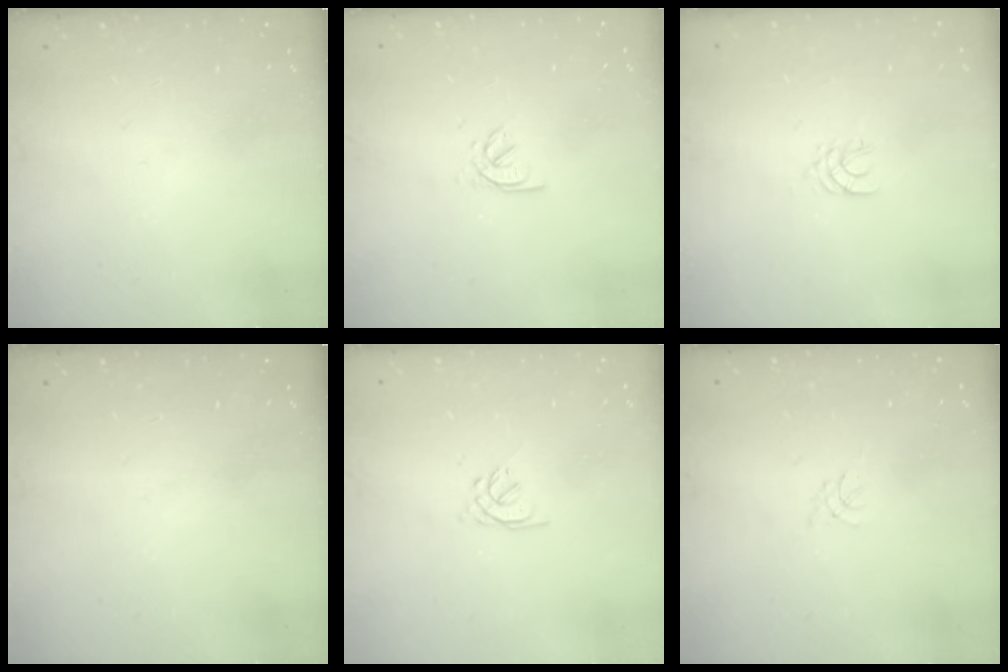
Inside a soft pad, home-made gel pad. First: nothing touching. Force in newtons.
{"total": 2.2, "press": 2.2, "slide": 0.4}
{"total": 2.5, "press": 2.5, "slide": 0.4}
{"total": 0.0}
{"total": 1.3, "press": 1.1, "slide": 0.6}
{"total": 0.0}